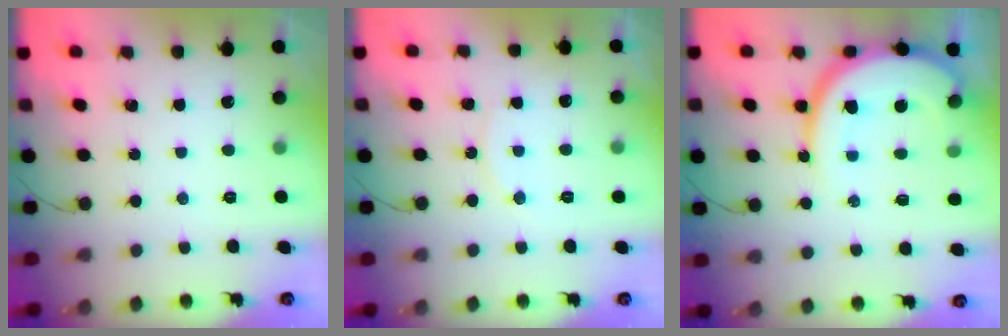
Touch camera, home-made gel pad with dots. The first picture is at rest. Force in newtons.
{"total": 7.1, "press": 7.0, "slide": 0.6}
{"total": 13.4, "press": 13.3, "slide": 1.4}